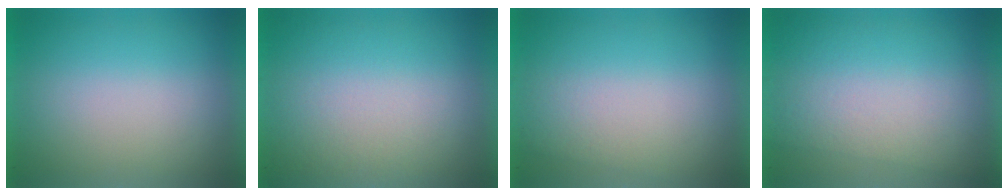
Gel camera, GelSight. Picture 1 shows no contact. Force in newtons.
{"total": 2.6}
{"total": 1.1}
{"total": 2.8}